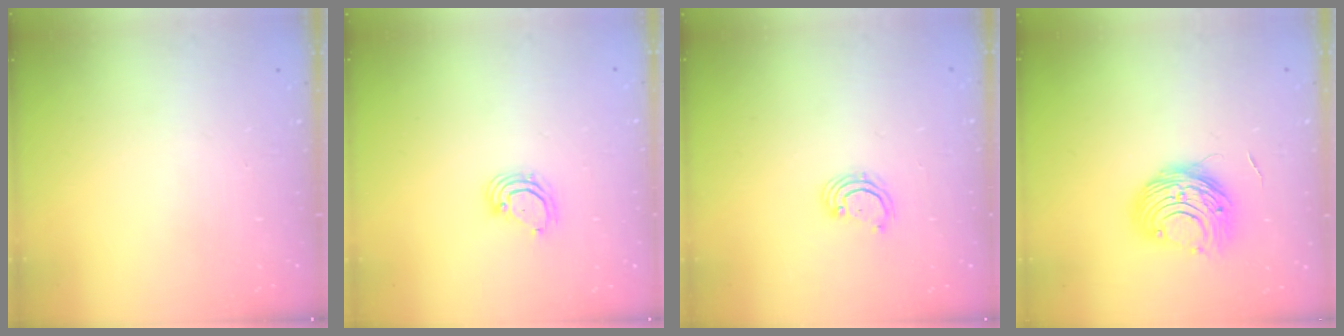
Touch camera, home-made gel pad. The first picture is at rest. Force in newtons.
{"total": 4.3, "press": 4.3, "slide": 0.2}
{"total": 3.2, "press": 3.2, "slide": 0.3}
{"total": 9.6, "press": 9.5, "slide": 1.2}